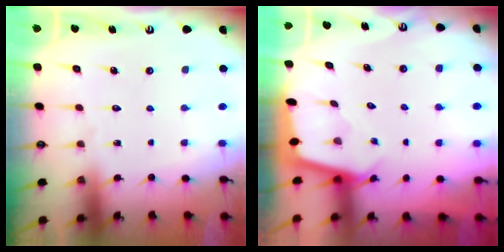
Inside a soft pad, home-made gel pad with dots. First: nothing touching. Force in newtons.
{"total": 1.9, "press": 1.9, "slide": 0.2}